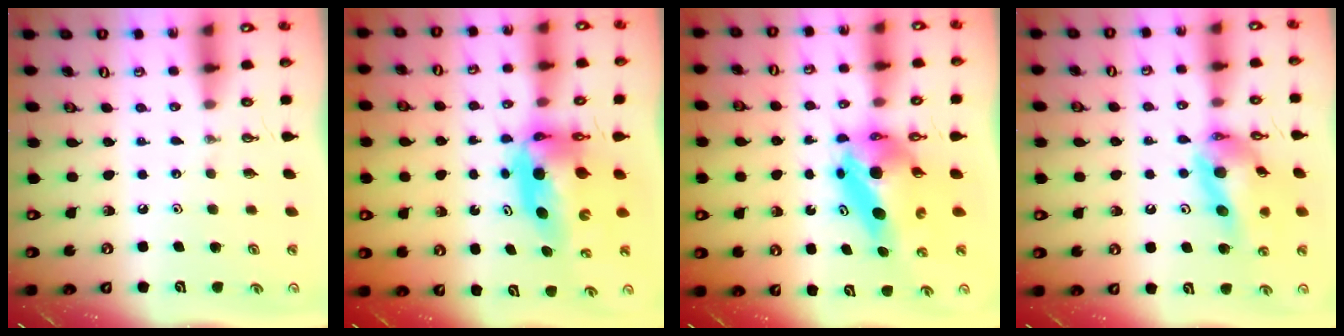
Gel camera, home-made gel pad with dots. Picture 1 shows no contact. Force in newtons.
{"total": 8.0, "press": 8.0, "slide": 0.7}
{"total": 8.6, "press": 8.6, "slide": 0.7}
{"total": 15.6, "press": 15.4, "slide": 2.1}